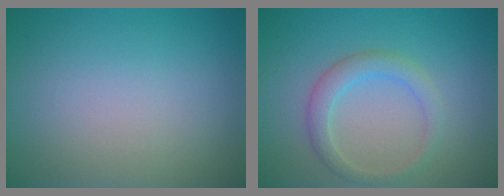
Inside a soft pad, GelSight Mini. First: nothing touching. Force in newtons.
{"total": 2.6, "press": 2.5, "slide": 0.2}